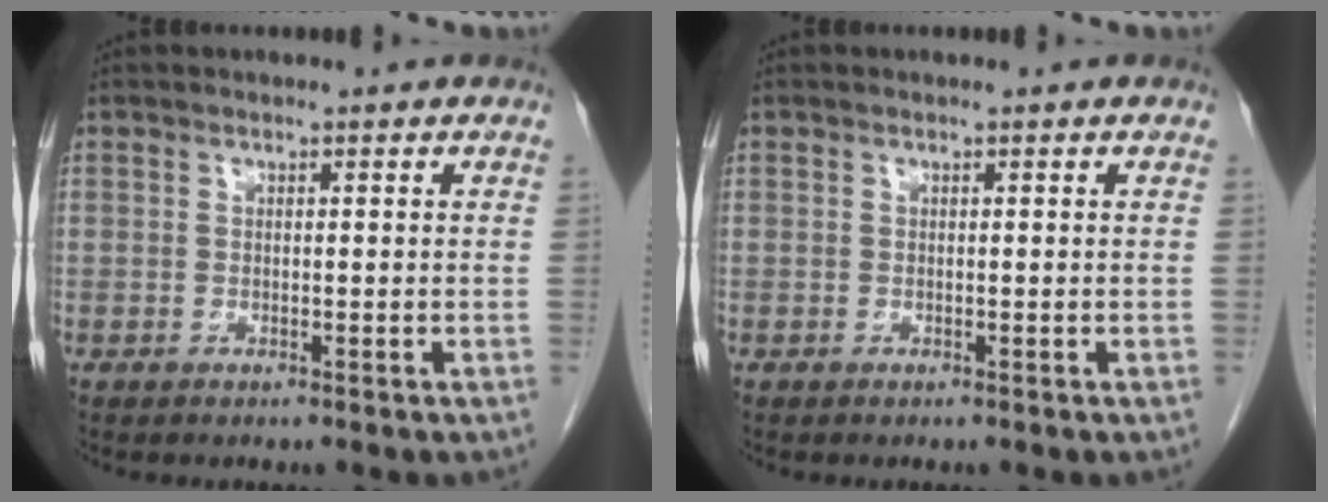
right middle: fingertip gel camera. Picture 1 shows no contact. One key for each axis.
{"total": 0.0}